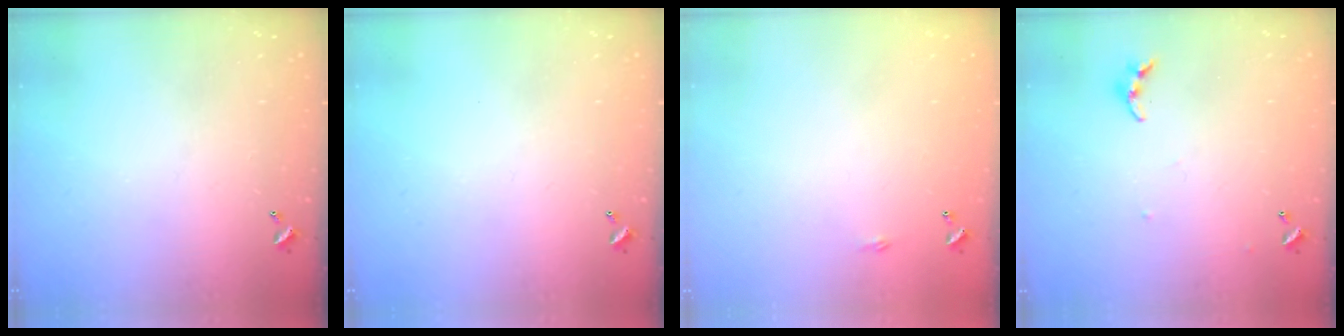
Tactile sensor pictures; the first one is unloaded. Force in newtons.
{"total": 0.0}
{"total": 2.2, "press": 2.1, "slide": 0.4}
{"total": 4.2, "press": 4.1, "slide": 0.4}